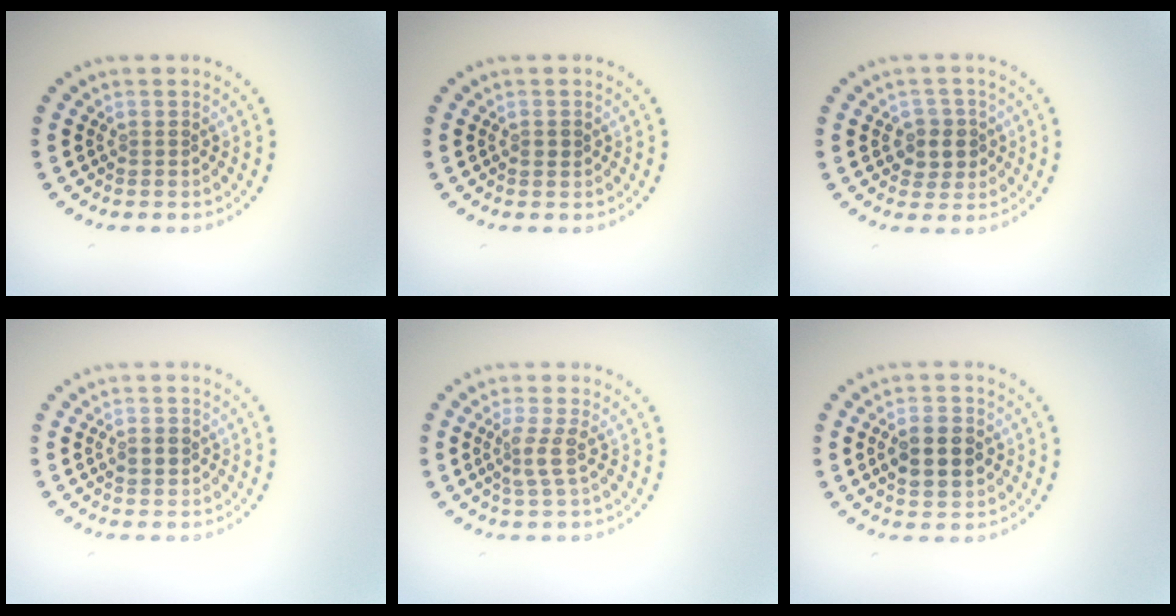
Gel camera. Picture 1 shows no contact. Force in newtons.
{"total": 0.8, "press": 0.8, "slide": 0.3}
{"total": 2.4, "press": 2.3, "slide": 0.8}
{"total": 1.8, "press": 1.8, "slide": 0.2}
{"total": 2.2, "press": 1.6, "slide": 1.5}
{"total": 4.0, "press": 4.0, "slide": 0.2}